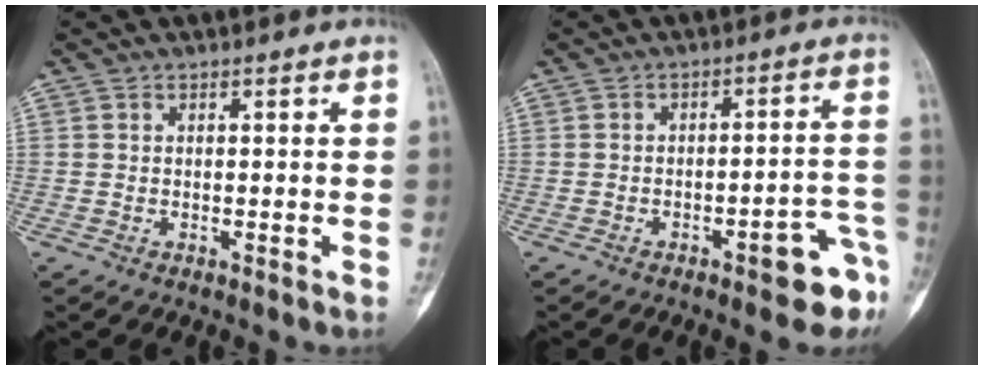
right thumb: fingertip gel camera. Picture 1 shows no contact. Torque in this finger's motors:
{"motor_torque": [1.20, 0.45, 0.46, -0.61, 0.21]}